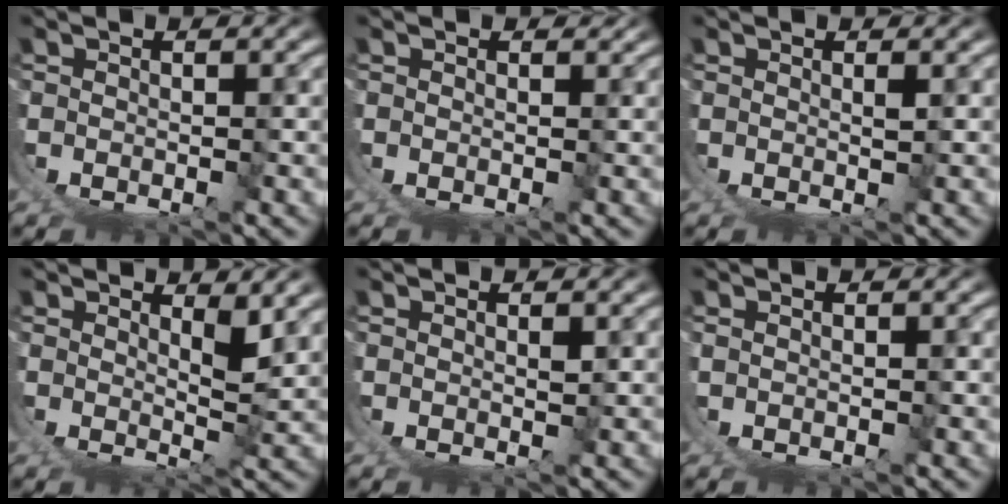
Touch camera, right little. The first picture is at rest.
{"total": 0.5, "force": [0.5, 0.1, 0.1], "torque": [0.002, 0.000, 0.006]}
{"total": 1.0, "force": [0.5, -0.9, 0.2], "torque": [0.003, 0.000, 0.010]}
{"total": 2.7, "force": [1.7, -0.9, 1.8], "torque": [-0.019, -0.017, 0.035]}
{"total": 0.7, "force": [0.4, -0.5, 0.3], "torque": [0.000, -0.001, 0.009]}
{"total": 0.0}